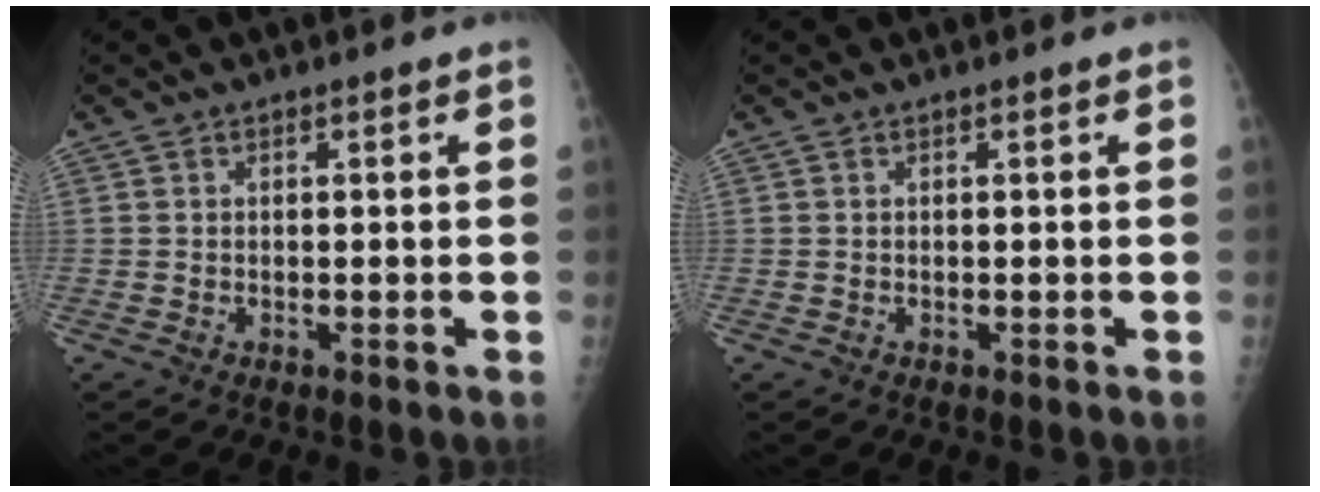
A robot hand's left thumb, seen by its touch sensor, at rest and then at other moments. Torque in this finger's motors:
{"motor_torque": [0.00, 0.00, 0.00, 0.00, 0.00]}